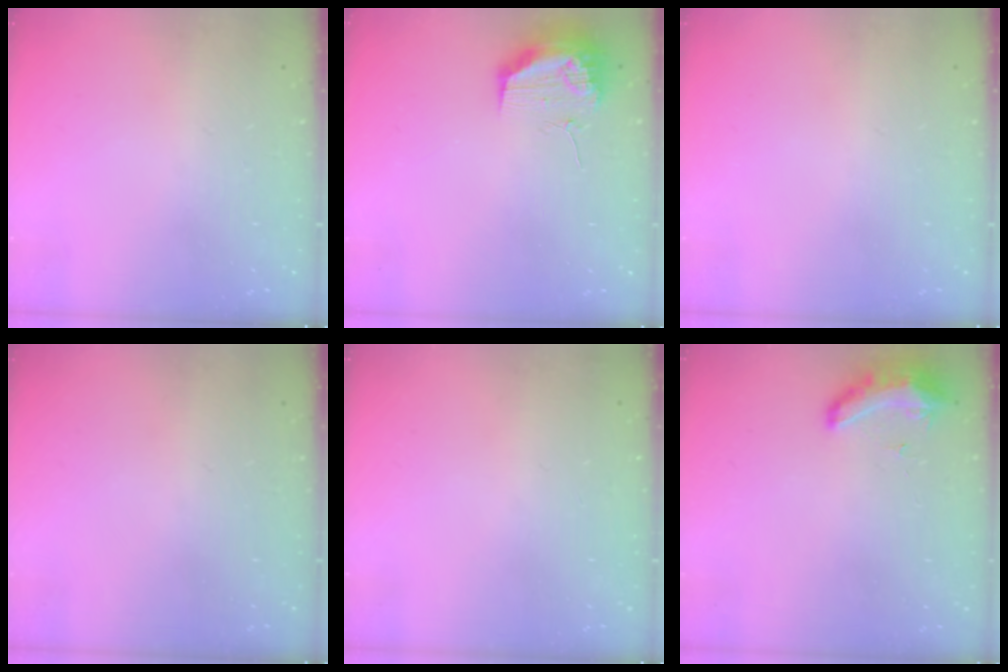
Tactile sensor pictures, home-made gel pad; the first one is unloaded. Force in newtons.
{"total": 13.8, "press": 11.9, "slide": 6.9}
{"total": 0.0}
{"total": 0.0}
{"total": 2.8, "press": 2.2, "slide": 1.7}
{"total": 16.2, "press": 11.0, "slide": 11.9}